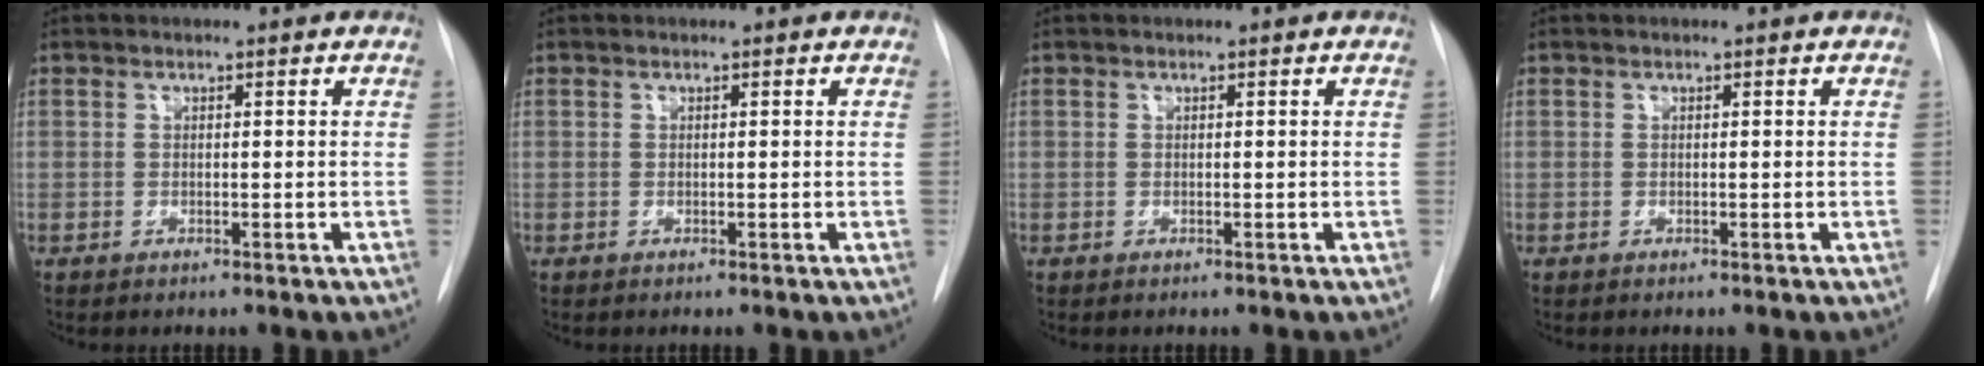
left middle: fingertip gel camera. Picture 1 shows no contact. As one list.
[{"total": 0.0}, {"total": 0.0}, {"total": 0.0}]